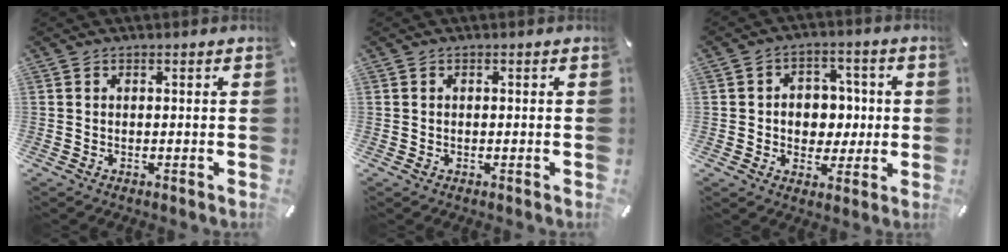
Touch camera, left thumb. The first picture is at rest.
{"total": 0.6, "force": [-0.2, 0.3, 0.5], "torque": [-0.009, -0.001, -0.004]}
{"total": 8.1, "force": [-0.1, 7.4, 3.4], "torque": [-0.040, 0.007, -0.002]}